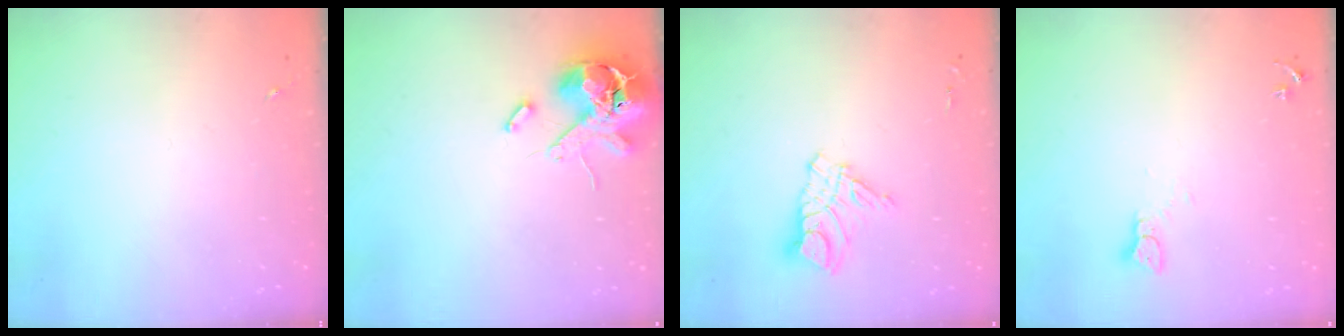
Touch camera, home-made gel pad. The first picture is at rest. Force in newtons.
{"total": 12.8, "press": 12.6, "slide": 2.0}
{"total": 11.0, "press": 10.9, "slide": 1.0}
{"total": 3.2, "press": 3.2, "slide": 0.1}